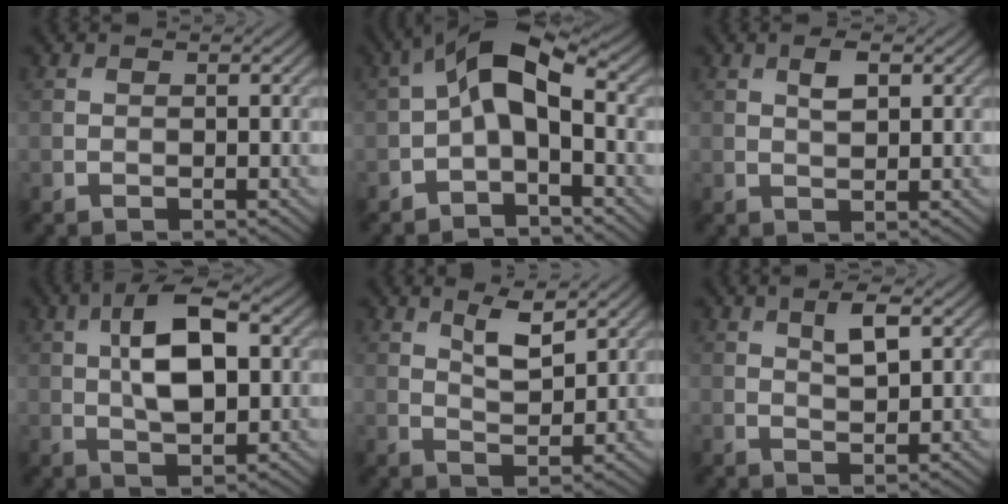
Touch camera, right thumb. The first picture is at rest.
{"total": 7.1, "force": [-0.6, 3.5, 6.1], "torque": [-0.114, 0.018, -0.023]}
{"total": 2.4, "force": [1.0, 1.0, 2.0], "torque": [-0.038, 0.000, 0.018]}
{"total": 8.9, "force": [1.5, 4.0, 7.8], "torque": [-0.146, 0.013, 0.018]}
{"total": 4.4, "force": [2.6, 1.4, 3.2], "torque": [-0.072, -0.006, 0.051]}
{"total": 3.6, "force": [1.6, 1.2, 2.9], "torque": [-0.058, 0.000, 0.030]}